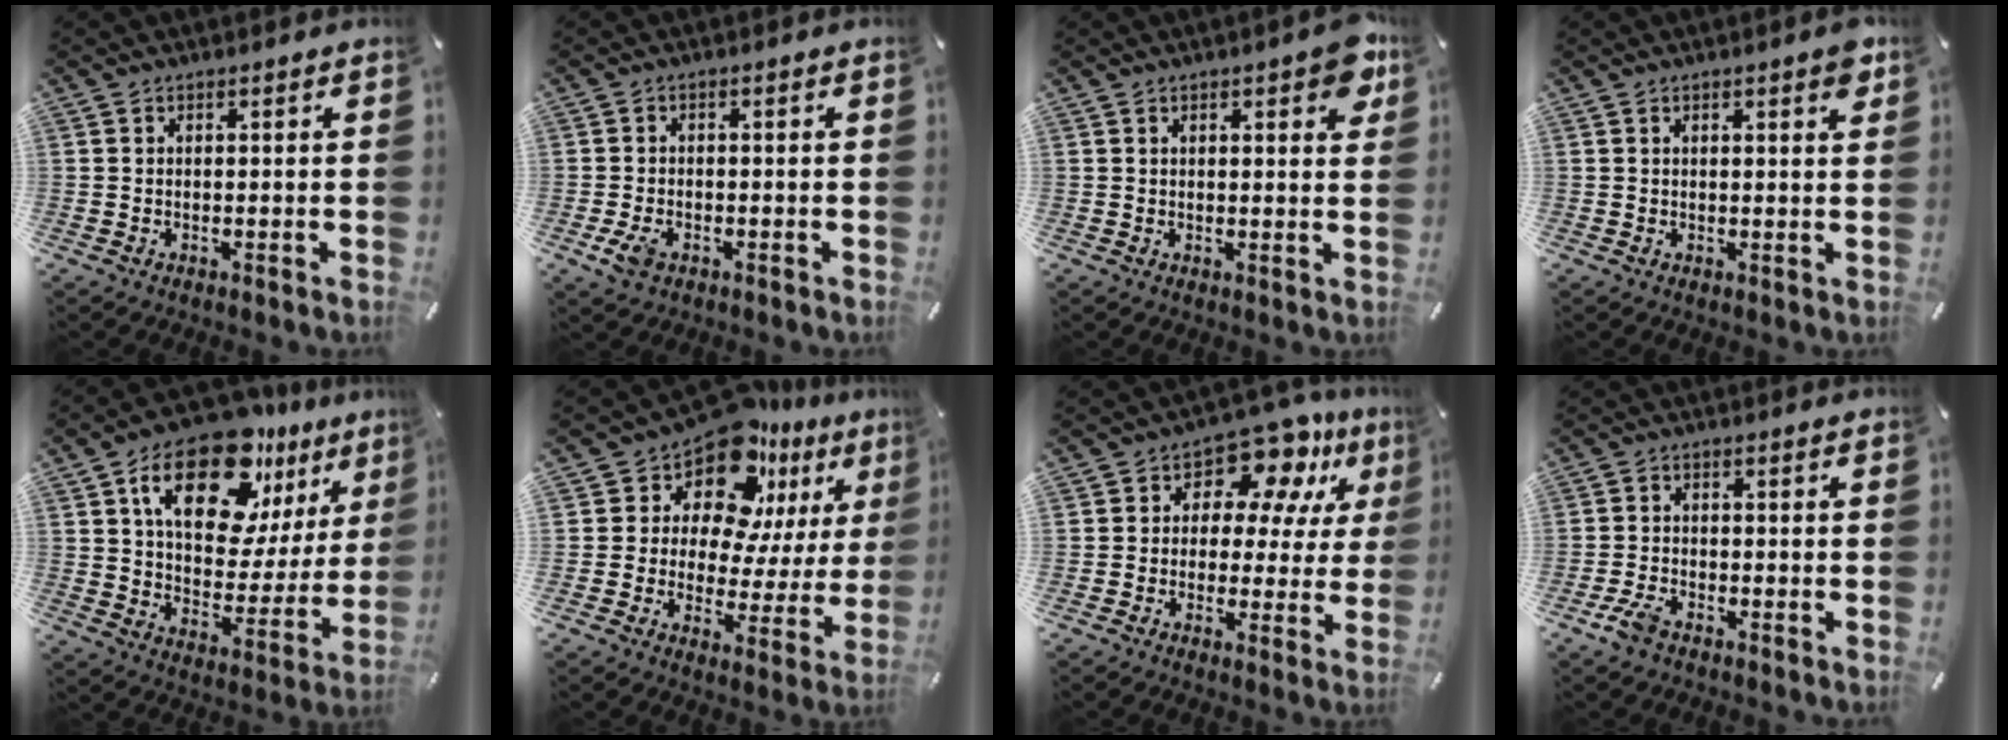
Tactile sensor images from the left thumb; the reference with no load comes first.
{"total": 3.9, "force": [-1.7, 2.4, 2.5], "torque": [-0.062, 0.000, -0.034]}
{"total": 5.6, "force": [2.7, 2.0, 4.4], "torque": [-0.050, -0.010, 0.040]}
{"total": 3.0, "force": [1.5, 0.7, 2.5], "torque": [-0.034, -0.005, 0.022]}
{"total": 21.4, "force": [13.2, 11.2, 12.6], "torque": [-0.203, -0.075, 0.227]}
{"total": 15.1, "force": [11.1, 8.0, 6.3], "torque": [-0.112, -0.094, 0.194]}
{"total": 10.7, "force": [6.7, 6.1, 5.6], "torque": [-0.090, -0.051, 0.123]}
{"total": 3.9, "force": [-2.7, 1.7, 2.2], "torque": [-0.061, 0.004, -0.056]}